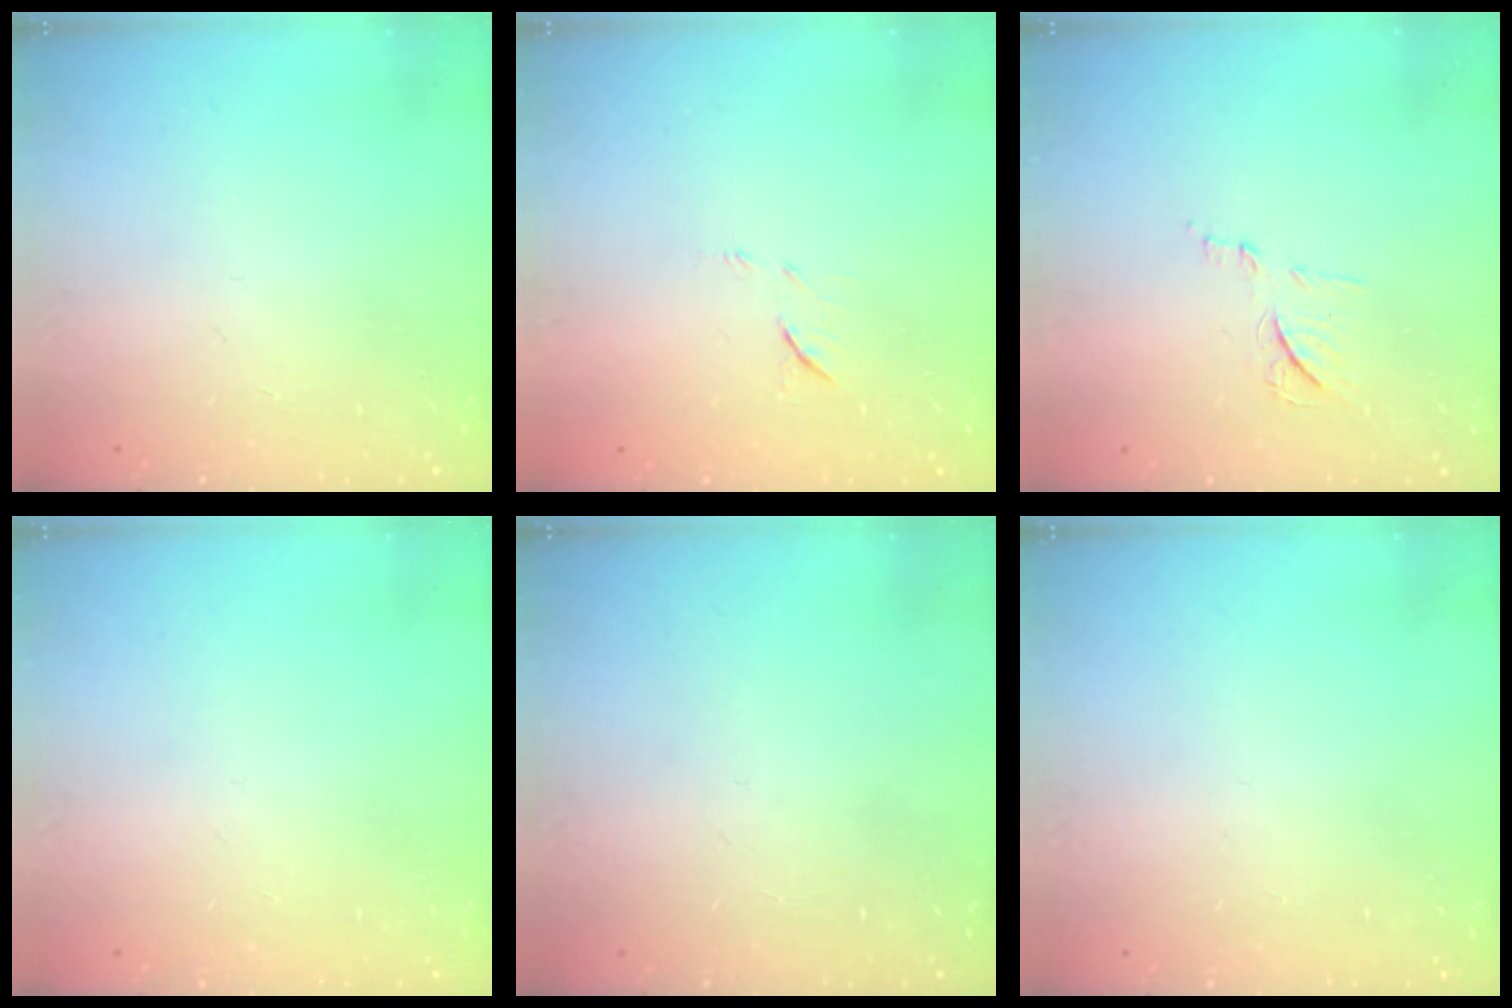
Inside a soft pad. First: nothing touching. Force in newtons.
{"total": 6.7, "press": 6.6, "slide": 1.1}
{"total": 7.6, "press": 7.6, "slide": 0.6}
{"total": 0.0}
{"total": 0.0}
{"total": 0.0}